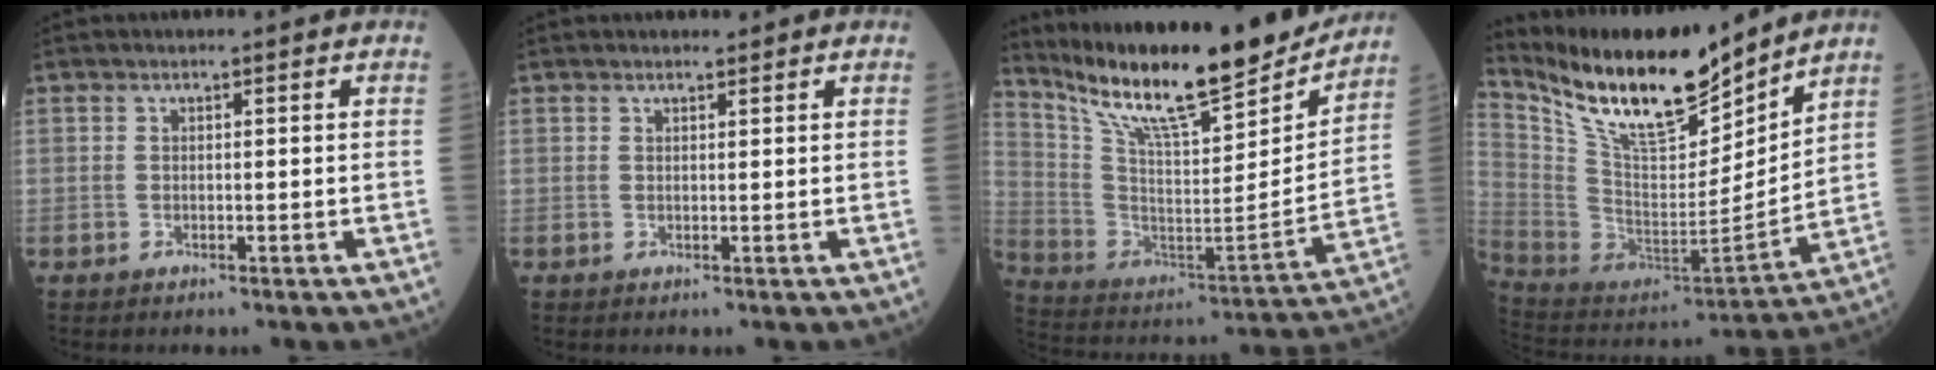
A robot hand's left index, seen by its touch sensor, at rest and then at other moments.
{"total": 0.8, "force": [0.7, 0.3, 0.2], "torque": [-0.009, 0.000, 0.010]}
{"total": 23.8, "force": [20.3, 2.7, 12.1], "torque": [-0.218, -0.036, 0.326]}
{"total": 19.5, "force": [15.7, 4.0, 10.8], "torque": [-0.200, -0.006, 0.293]}